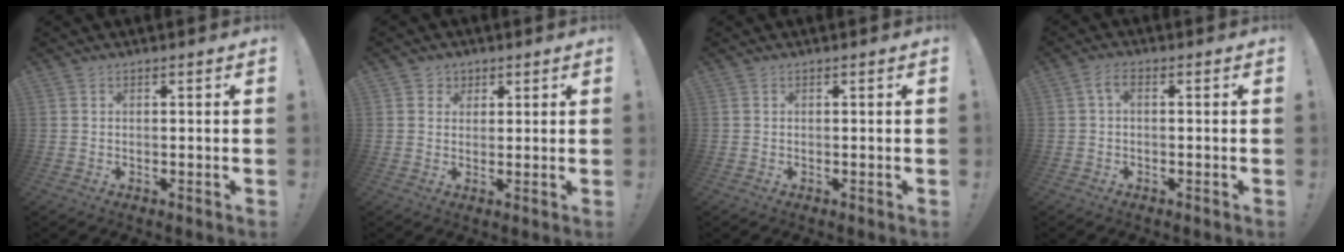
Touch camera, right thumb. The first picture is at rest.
{"total": 3.5, "force": [1.6, 3.1, 0.5], "torque": [-0.001, -0.006, 0.027]}
{"total": 0.0}
{"total": 2.7, "force": [0.1, 1.0, 2.5], "torque": [-0.046, 0.006, 0.002]}